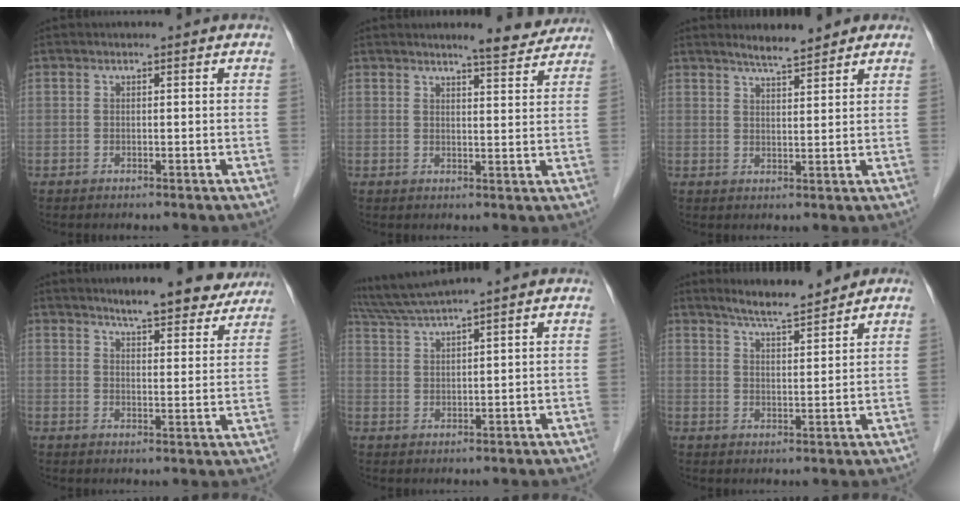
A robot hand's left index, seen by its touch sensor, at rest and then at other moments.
{"total": 5.5, "force": [5.2, 0.6, 1.7], "torque": [-0.028, -0.004, 0.058]}
{"total": 4.2, "force": [3.8, 0.5, 1.7], "torque": [-0.029, 0.009, 0.062]}
{"total": 11.9, "force": [10.7, 2.3, 4.9], "torque": [-0.052, -0.004, 0.129]}
{"total": 5.6, "force": [4.9, -1.9, 2.1], "torque": [-0.054, 0.005, 0.102]}
{"total": 5.9, "force": [5.4, 0.3, 2.4], "torque": [-0.043, 0.004, 0.096]}